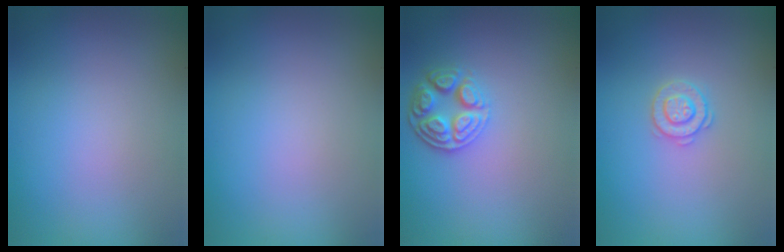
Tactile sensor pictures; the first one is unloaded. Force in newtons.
{"total": 0.0}
{"total": 3.7, "press": 3.1, "slide": 2.0}
{"total": 2.2, "press": 2.2, "slide": 0.3}